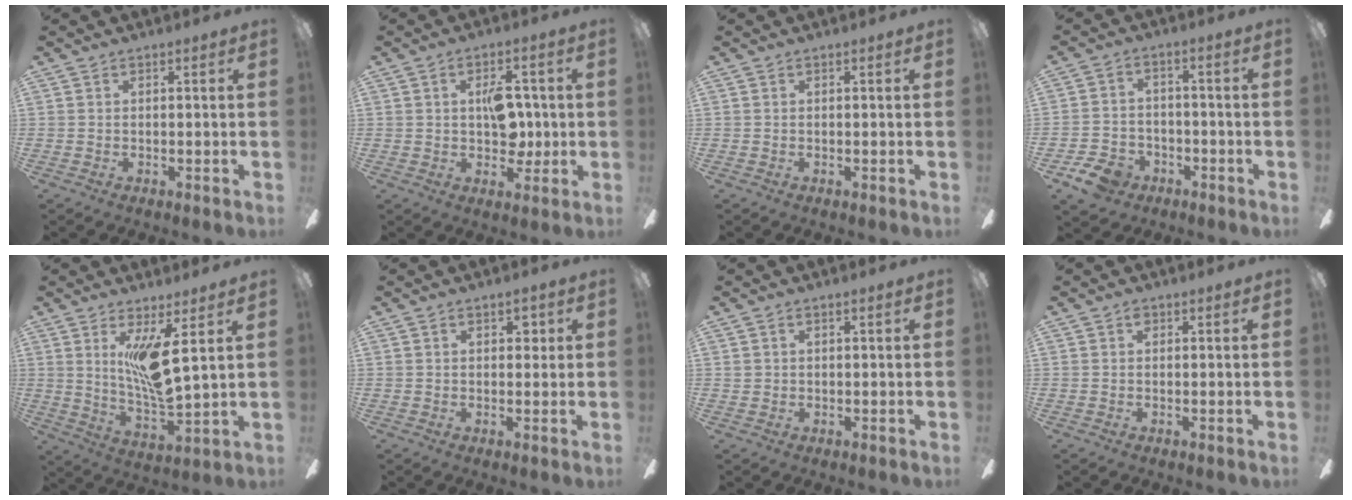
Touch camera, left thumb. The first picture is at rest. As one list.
[{"total": 9.3, "force": [0.9, 5.9, 7.1], "torque": [-0.105, 0.006, 0.016]}, {"total": 0.0}, {"total": 7.9, "force": [-5.0, 5.2, 3.2], "torque": [-0.081, 0.028, -0.096]}, {"total": 11.8, "force": [4.6, 2.3, 10.6], "torque": [-0.203, -0.028, 0.077]}, {"total": 3.0, "force": [1.2, 1.7, 2.1], "torque": [-0.021, -0.001, 0.014]}, {"total": 0.9, "force": [0.2, 0.8, 0.3], "torque": [-0.006, 0.006, 0.003]}, {"total": 0.9, "force": [0.3, 0.6, 0.6], "torque": [-0.012, 0.003, 0.006]}]